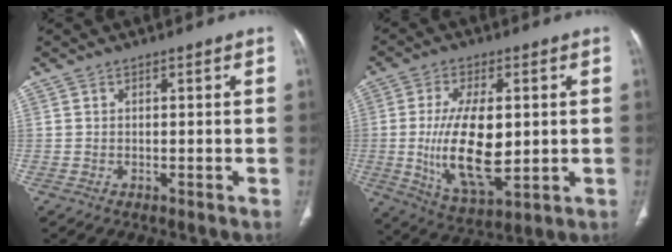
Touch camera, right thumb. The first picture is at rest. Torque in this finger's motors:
{"motor_torque": [-0.58, 1.22, 0.18, 0.53, 0.11]}